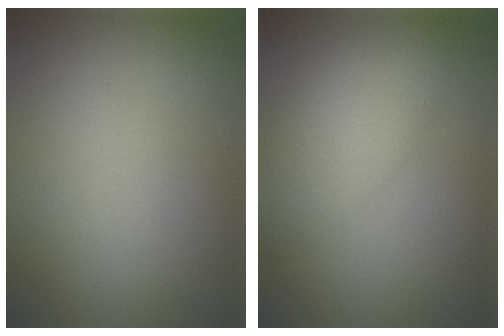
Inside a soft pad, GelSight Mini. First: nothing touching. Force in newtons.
{"total": 5.7, "press": 5.7, "slide": 0.3}